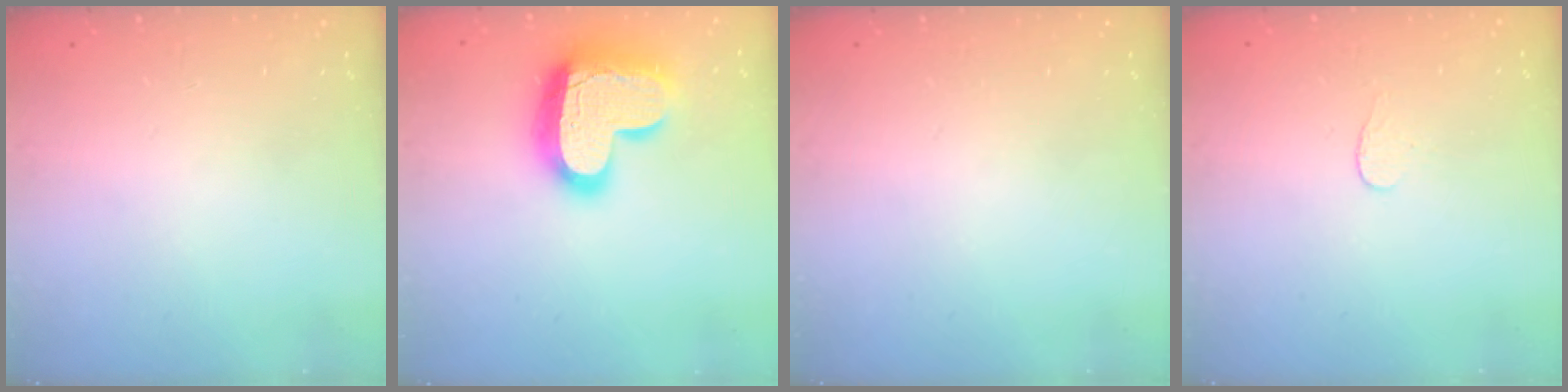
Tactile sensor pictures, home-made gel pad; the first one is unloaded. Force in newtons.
{"total": 19.3, "press": 19.2, "slide": 1.6}
{"total": 0.0}
{"total": 2.7, "press": 2.7, "slide": 0.3}